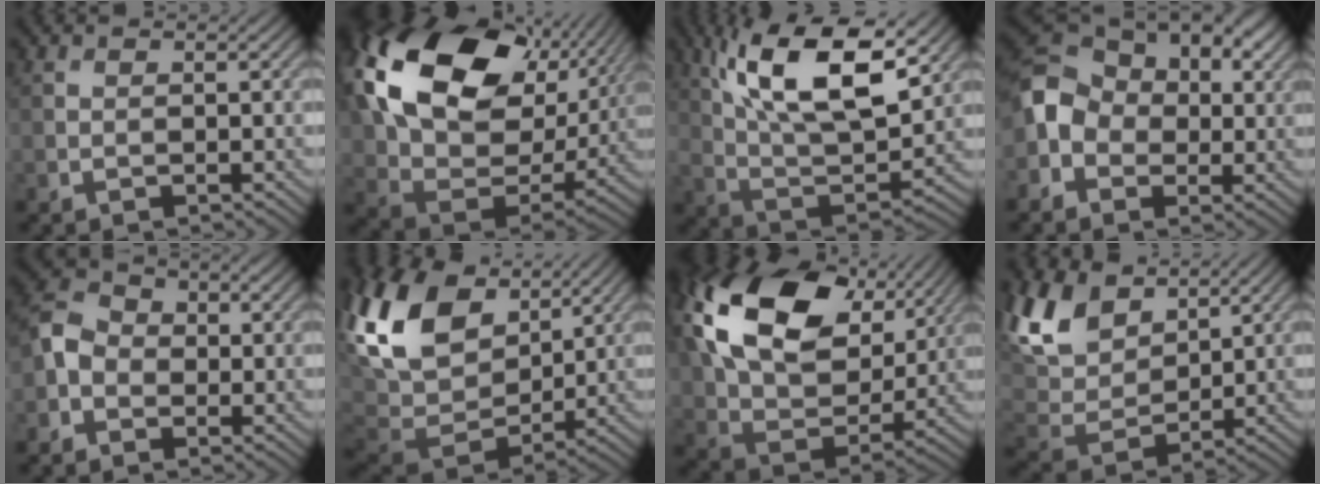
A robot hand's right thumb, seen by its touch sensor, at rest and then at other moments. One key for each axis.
{"total": 21.0, "fx": 7.9, "fy": 13.8, "fz": 13.7, "tx": -0.311, "ty": 0.014, "tz": 0.157}
{"total": 16.1, "fx": 7.5, "fy": 6.2, "fz": 12.8, "tx": -0.259, "ty": 0.000, "tz": 0.136}
{"total": 9.1, "fx": 0.1, "fy": 7.1, "fz": 5.8, "tx": -0.125, "ty": 0.007, "tz": -0.016}
{"total": 5.0, "fx": -1.3, "fy": 4.0, "fz": 2.8, "tx": -0.063, "ty": 0.007, "tz": -0.037}
{"total": 17.3, "fx": 6.4, "fy": 11.5, "fz": 11.3, "tx": -0.299, "ty": 0.020, "tz": 0.130}
{"total": 18.8, "fx": 7.4, "fy": 12.0, "fz": 12.4, "tx": -0.275, "ty": 0.021, "tz": 0.138}
{"total": 12.0, "fx": 7.2, "fy": 6.5, "fz": 7.1, "tx": -0.201, "ty": 0.027, "tz": 0.134}